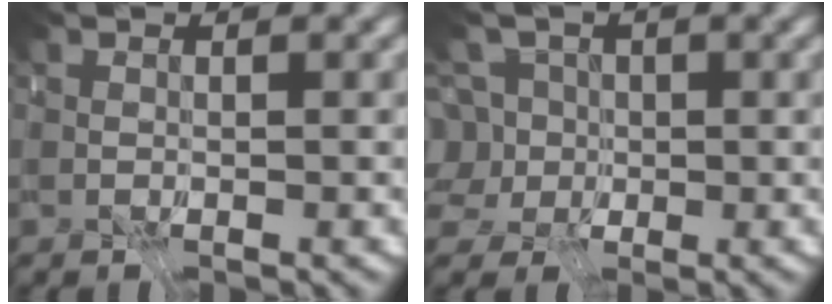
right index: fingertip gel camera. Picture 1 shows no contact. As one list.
[{"total": 4.6, "force": [1.4, 3.6, 2.5], "torque": [-0.030, 0.013, -0.018]}]